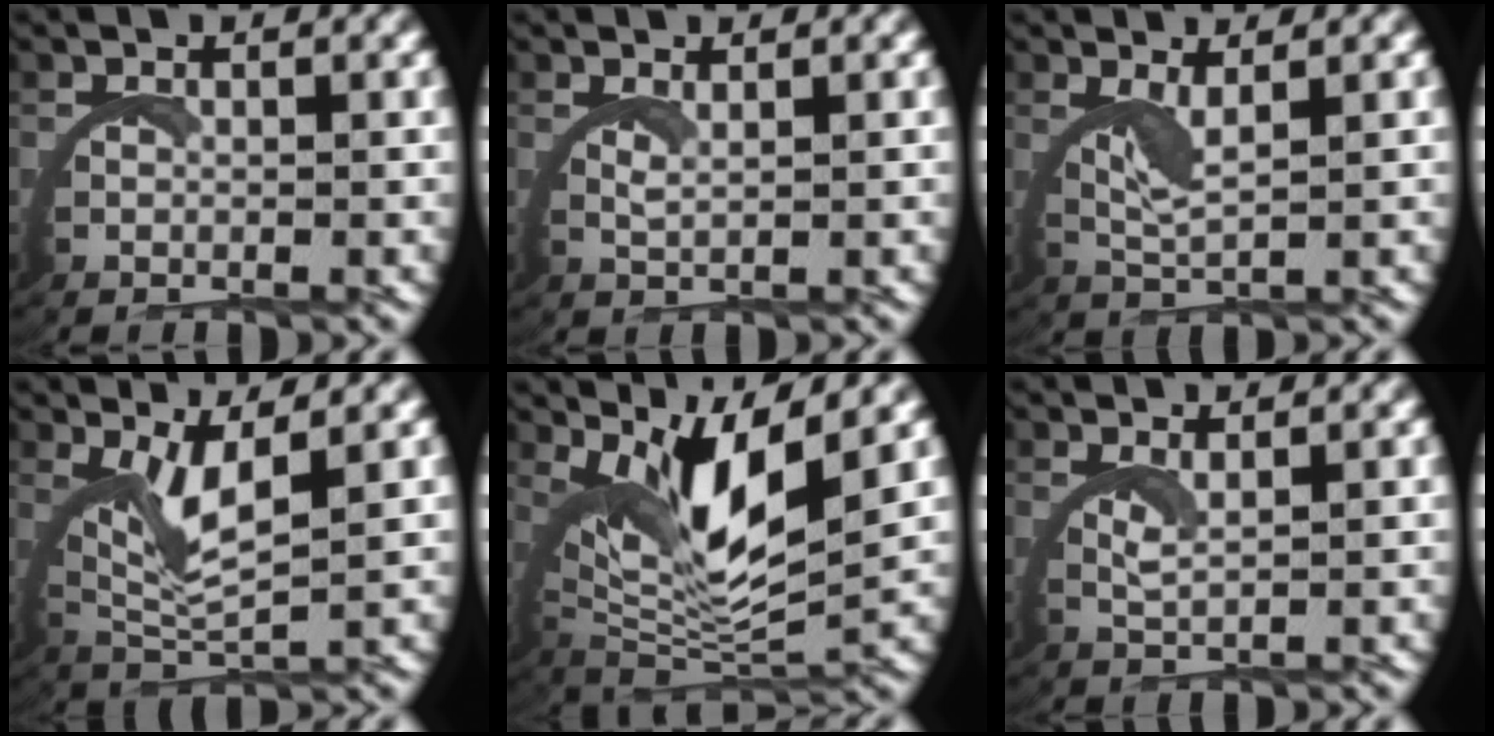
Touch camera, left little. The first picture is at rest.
{"total": 1.7, "force": [1.4, -0.7, 0.7], "torque": [-0.023, -0.007, 0.031]}
{"total": 3.1, "force": [1.9, 0.0, 2.5], "torque": [-0.053, -0.005, 0.038]}
{"total": 4.9, "force": [2.4, 1.1, 4.1], "torque": [-0.095, -0.005, 0.046]}
{"total": 9.6, "force": [3.1, 4.2, 8.1], "torque": [-0.160, -0.013, 0.063]}
{"total": 2.1, "force": [1.5, -0.4, 1.4], "torque": [-0.036, -0.007, 0.033]}